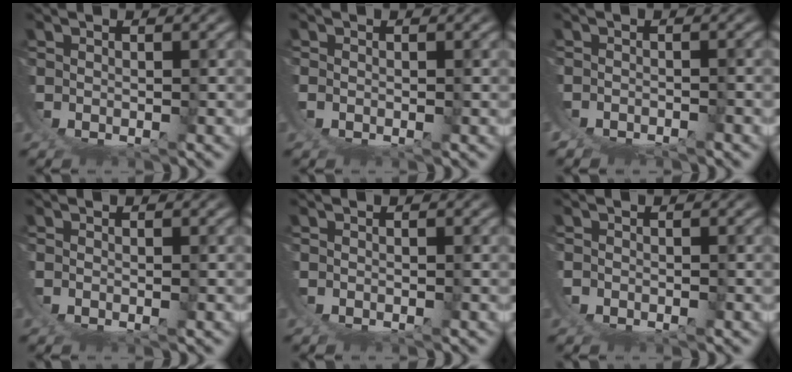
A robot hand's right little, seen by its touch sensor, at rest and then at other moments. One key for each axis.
{"total": 0.6, "fx": 0.2, "fy": 0.4, "fz": 0.4, "tx": -0.014, "ty": 0.000, "tz": 0.003}
{"total": 4.1, "fx": -1.6, "fy": 3.4, "fz": 1.6, "tx": -0.053, "ty": -0.014, "tz": -0.023}
{"total": 0.6, "fx": 0.1, "fy": 0.2, "fz": 0.5, "tx": -0.013, "ty": -0.001, "tz": 0.002}
{"total": 0.8, "fx": -0.4, "fy": 0.6, "fz": 0.3, "tx": -0.010, "ty": -0.002, "tz": -0.006}
{"total": 1.6, "fx": -0.1, "fy": 1.6, "fz": 0.4, "tx": -0.018, "ty": -0.002, "tz": -0.005}